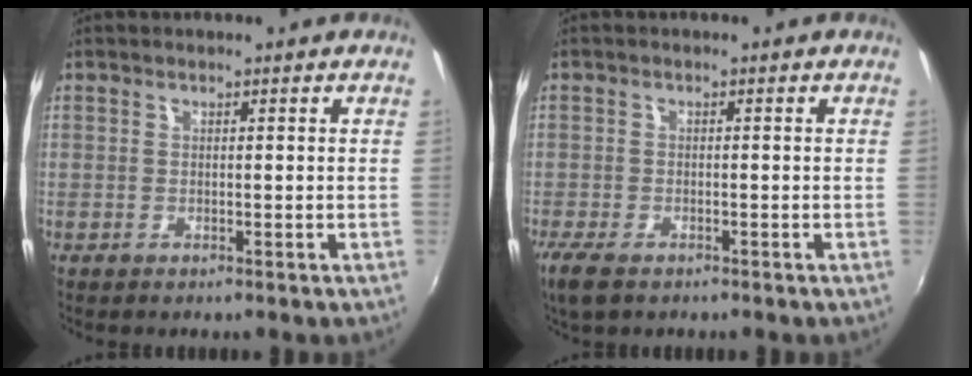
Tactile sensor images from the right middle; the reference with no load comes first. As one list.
[{"total": 4.4, "force": [-3.1, 1.7, 2.7], "torque": [-0.066, -0.015, -0.059]}]